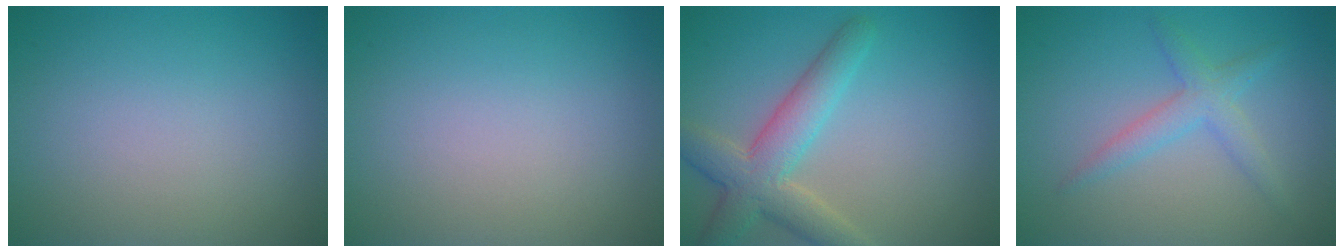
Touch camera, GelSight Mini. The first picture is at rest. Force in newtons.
{"total": 0.0}
{"total": 5.2, "press": 5.2, "slide": 0.4}
{"total": 2.5, "press": 2.5, "slide": 0.1}